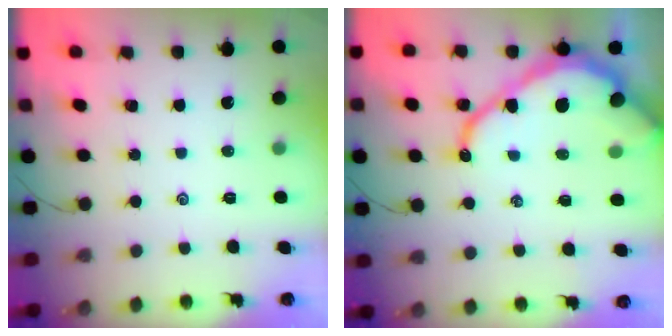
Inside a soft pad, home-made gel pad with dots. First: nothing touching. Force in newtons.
{"total": 14.2, "press": 14.1, "slide": 1.4}